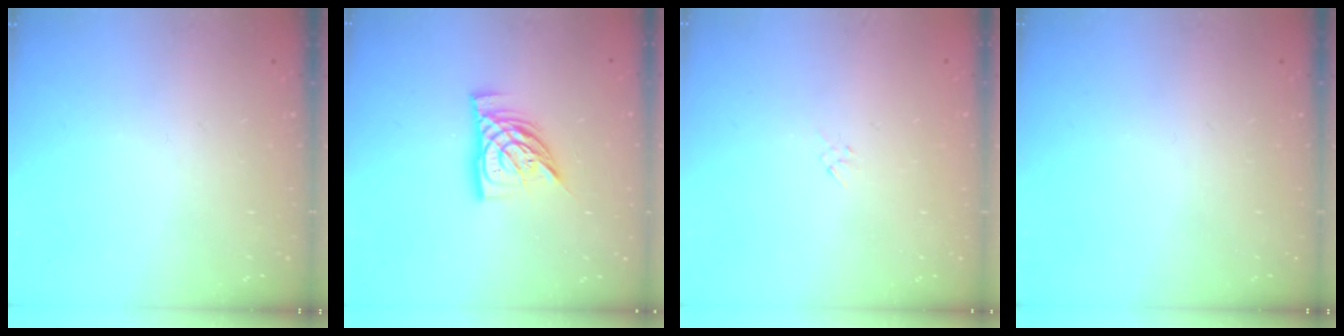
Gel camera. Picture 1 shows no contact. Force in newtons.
{"total": 13.0, "press": 13.0, "slide": 1.2}
{"total": 1.3, "press": 1.2, "slide": 0.5}
{"total": 0.0}